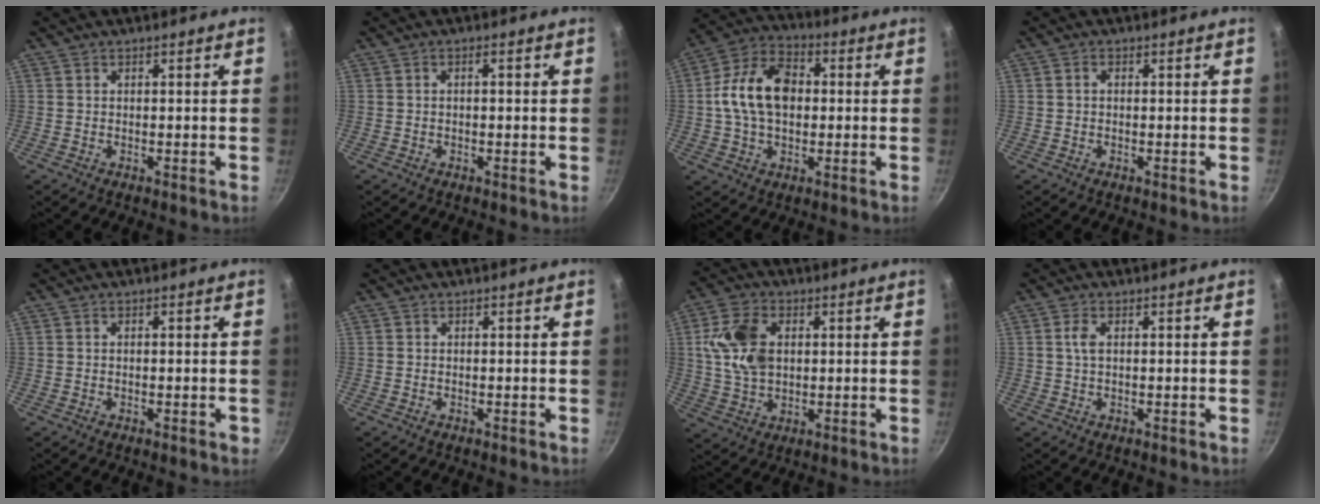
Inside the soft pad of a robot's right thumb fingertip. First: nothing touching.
{"total": 1.3, "force": [0.0, 0.6, 1.2], "torque": [-0.022, 0.006, 0.001]}
{"total": 14.0, "force": [0.7, 9.6, 10.1], "torque": [-0.155, 0.026, -0.003]}
{"total": 1.0, "force": [0.1, 0.8, 0.6], "torque": [-0.012, 0.006, 0.001]}
{"total": 0.9, "force": [-0.3, 0.3, 0.8], "torque": [-0.008, 0.003, -0.005]}
{"total": 0.0}
{"total": 11.1, "force": [1.9, 7.4, 8.0], "torque": [-0.139, 0.005, 0.035]}
{"total": 2.2, "force": [0.5, 1.0, 1.9], "torque": [-0.042, 0.003, 0.011]}